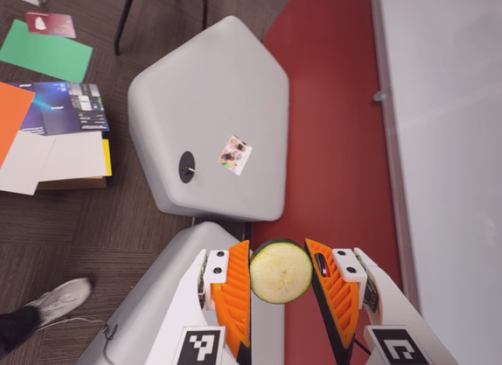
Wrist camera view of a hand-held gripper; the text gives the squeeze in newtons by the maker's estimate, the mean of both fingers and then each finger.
{"total": 9.2, "left": 9.6, "right": 8.7}